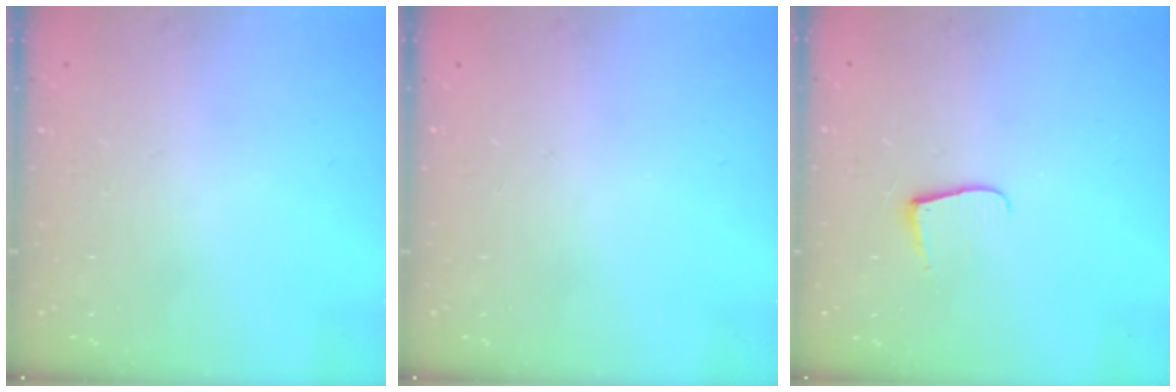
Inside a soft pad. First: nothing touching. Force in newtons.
{"total": 0.0}
{"total": 6.9, "press": 6.9, "slide": 0.7}